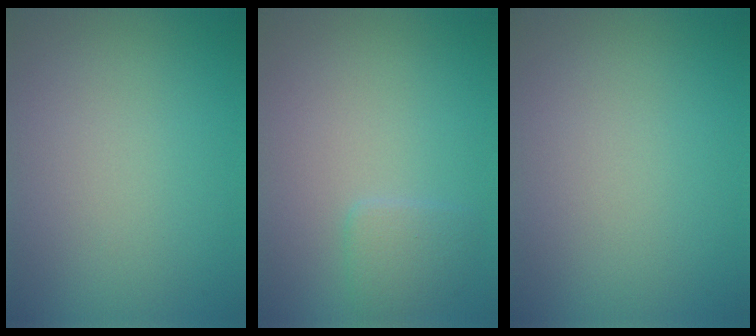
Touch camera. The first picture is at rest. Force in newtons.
{"total": 1.6, "press": 1.6, "slide": 0.1}
{"total": 0.0}